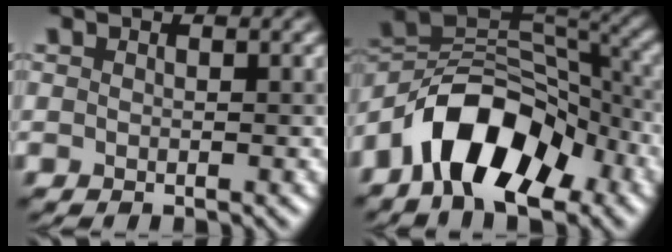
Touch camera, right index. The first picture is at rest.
{"total": 10.8, "force": [-6.0, 5.6, 7.1], "torque": [-0.103, 0.014, -0.114]}